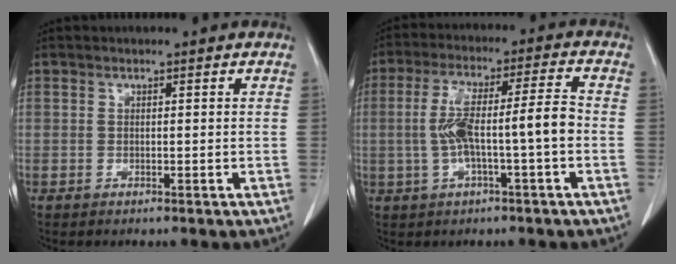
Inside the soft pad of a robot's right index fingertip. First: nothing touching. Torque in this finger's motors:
{"motor_torque": [0.88, -0.09, 0.30, 0.16]}